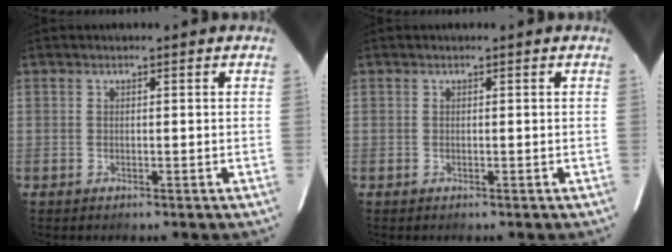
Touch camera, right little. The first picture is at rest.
{"total": 0.0}